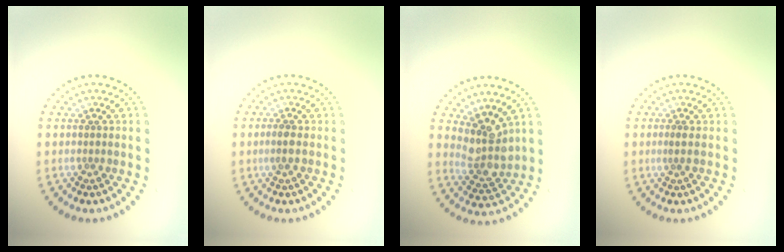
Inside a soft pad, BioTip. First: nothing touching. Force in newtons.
{"total": 1.1, "press": 1.0, "slide": 0.5}
{"total": 3.6, "press": 3.0, "slide": 2.0}
{"total": 0.6, "press": 0.3, "slide": 0.5}